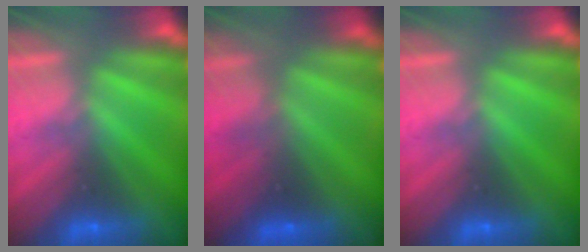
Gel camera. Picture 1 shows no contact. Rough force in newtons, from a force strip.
{"total": 2.6}
{"total": 0.0}